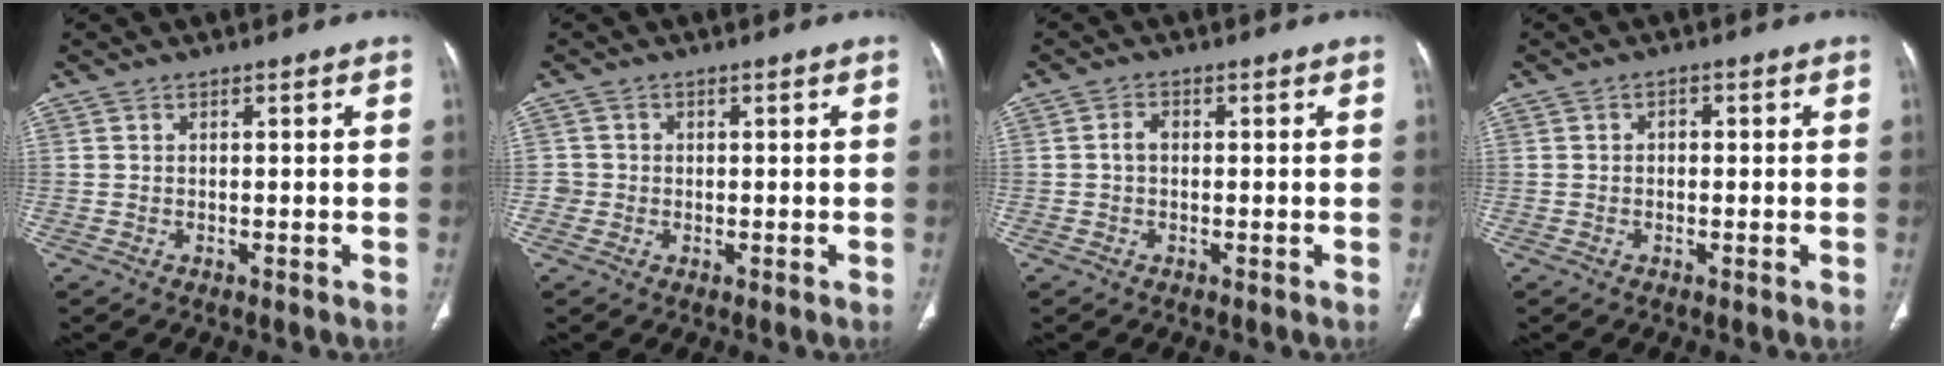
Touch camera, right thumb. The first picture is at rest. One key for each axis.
{"total": 2.0, "fx": -0.3, "fy": 2.0, "fz": -0.1, "tx": 0.018, "ty": 0.009, "tz": -0.010}
{"total": 1.8, "fx": -0.1, "fy": 1.3, "fz": 1.3, "tx": -0.019, "ty": 0.006, "tz": -0.006}
{"total": 1.2, "fx": 0.0, "fy": 0.9, "fz": 0.7, "tx": -0.002, "ty": 0.006, "tz": -0.005}